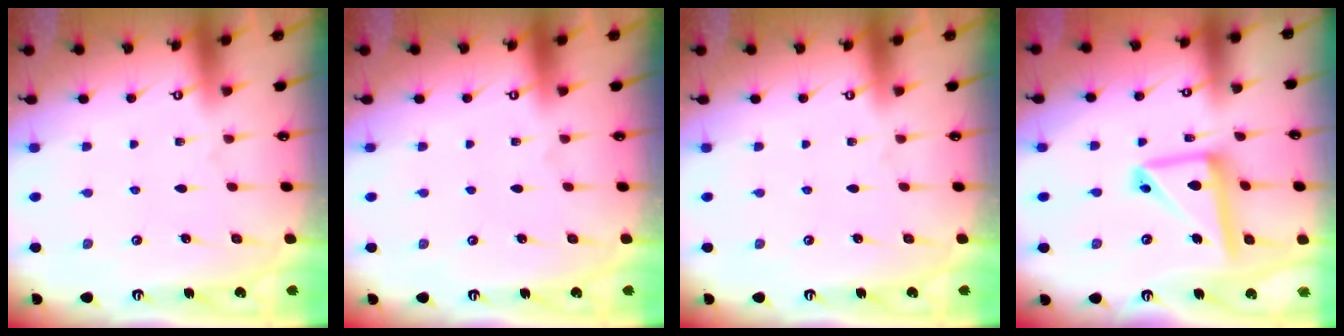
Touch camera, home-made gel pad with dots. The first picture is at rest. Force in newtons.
{"total": 0.0}
{"total": 0.0}
{"total": 13.9, "press": 13.8, "slide": 1.4}